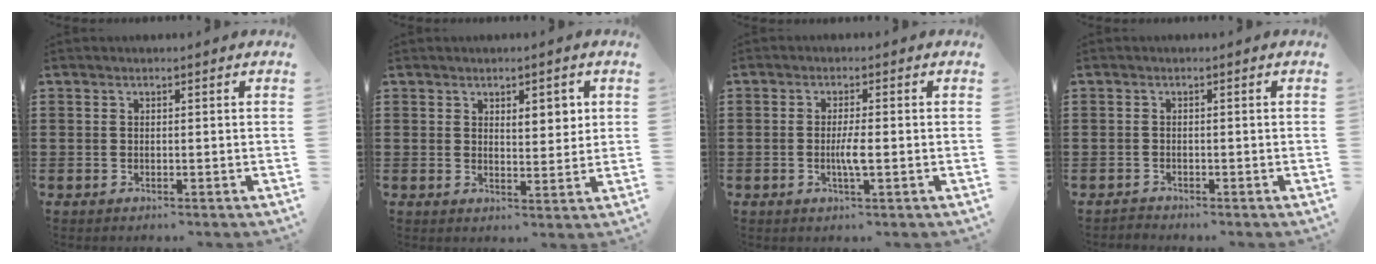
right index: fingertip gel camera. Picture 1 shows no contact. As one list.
[{"total": 3.6, "force": [1.8, 1.7, 2.6], "torque": [-0.030, 0.000, 0.025]}, {"total": 3.2, "force": [-0.8, 0.0, 3.1], "torque": [-0.061, -0.011, -0.016]}, {"total": 1.0, "force": [-0.9, 0.3, -0.2], "torque": [0.001, 0.005, -0.022]}]